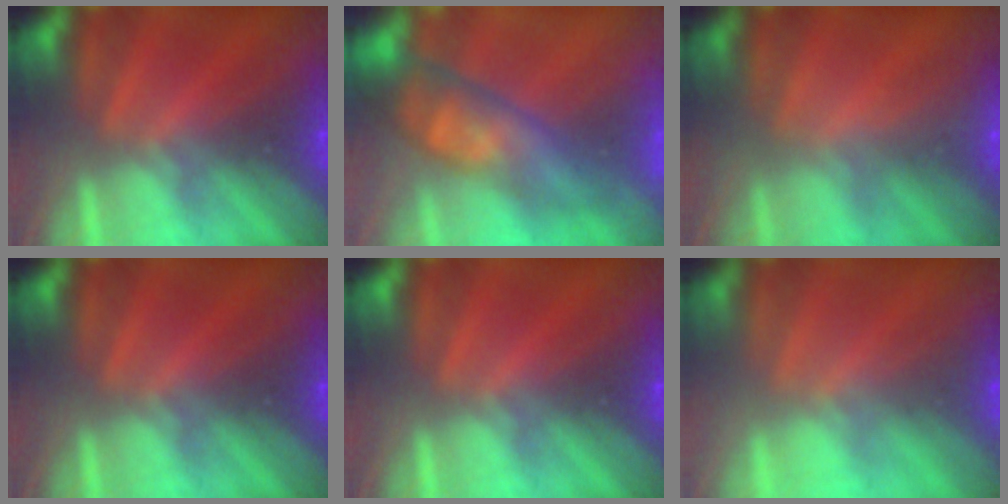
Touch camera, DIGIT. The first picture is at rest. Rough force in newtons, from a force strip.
{"total": 4.6}
{"total": 2.3}
{"total": 0.0}
{"total": 0.0}
{"total": 2.0}